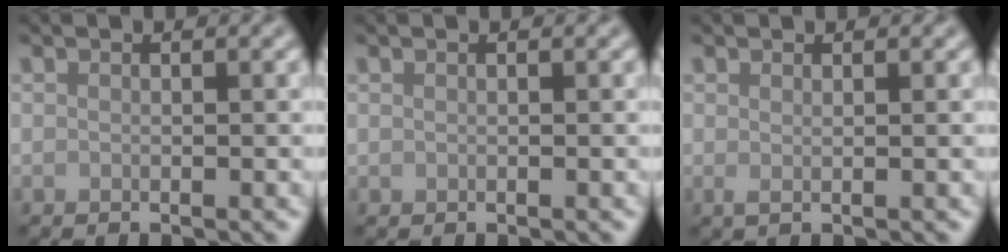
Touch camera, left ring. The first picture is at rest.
{"total": 0.0}
{"total": 0.7, "force": [0.3, 0.3, 0.6], "torque": [-0.009, -0.001, 0.006]}